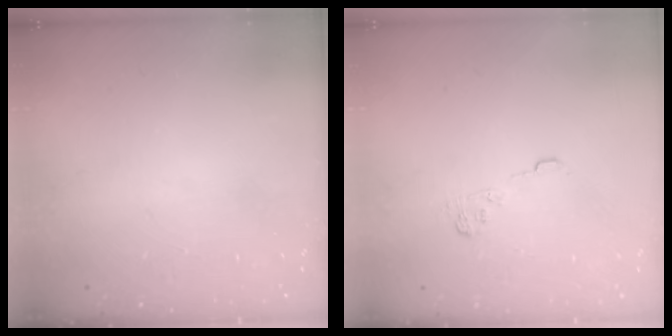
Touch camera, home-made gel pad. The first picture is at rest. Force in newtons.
{"total": 4.1, "press": 3.8, "slide": 1.5}